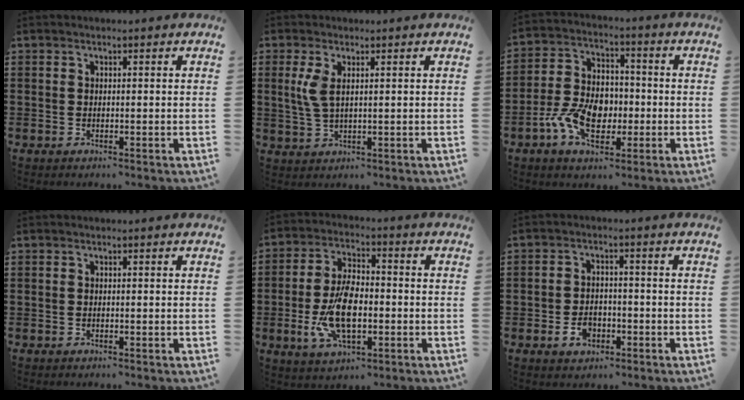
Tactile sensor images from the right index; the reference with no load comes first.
{"total": 3.6, "force": [1.1, 1.3, 3.1], "torque": [-0.081, 0.001, 0.013]}
{"total": 9.5, "force": [-2.5, 6.7, 6.2], "torque": [-0.138, 0.010, -0.048]}
{"total": 0.0}
{"total": 10.0, "force": [-2.0, 4.9, 8.4], "torque": [-0.185, -0.001, -0.037]}
{"total": 3.5, "force": [-1.6, 2.5, 1.8], "torque": [-0.037, 0.003, -0.032]}